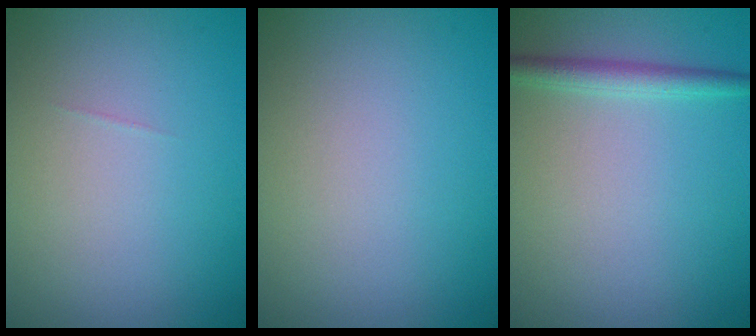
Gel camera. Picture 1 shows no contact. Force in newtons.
{"total": 0.0}
{"total": 2.1, "press": 2.1, "slide": 0.0}